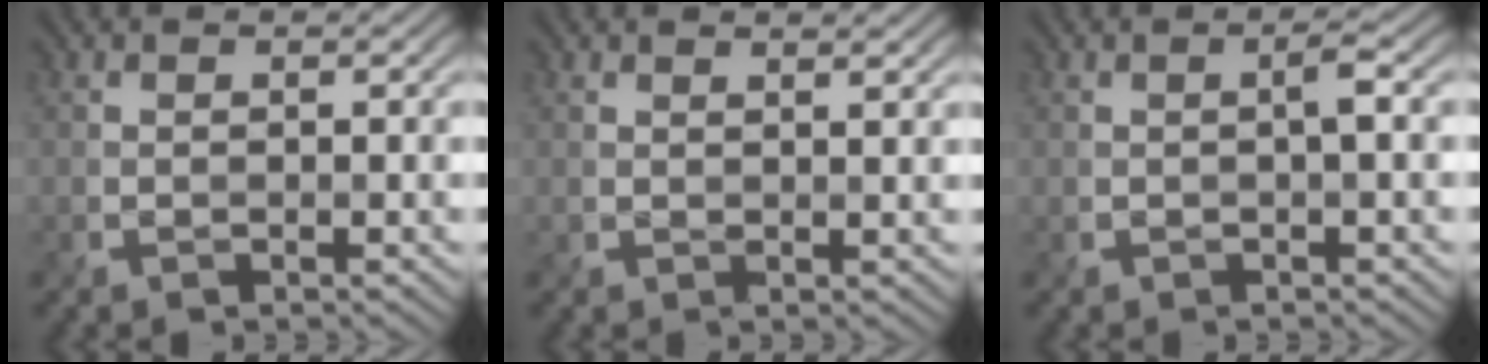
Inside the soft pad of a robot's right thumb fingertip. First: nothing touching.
{"total": 1.5, "force": [1.4, 0.1, 0.7], "torque": [-0.015, -0.003, 0.028]}
{"total": 1.4, "force": [-0.1, -0.1, 1.4], "torque": [-0.027, 0.007, -0.006]}